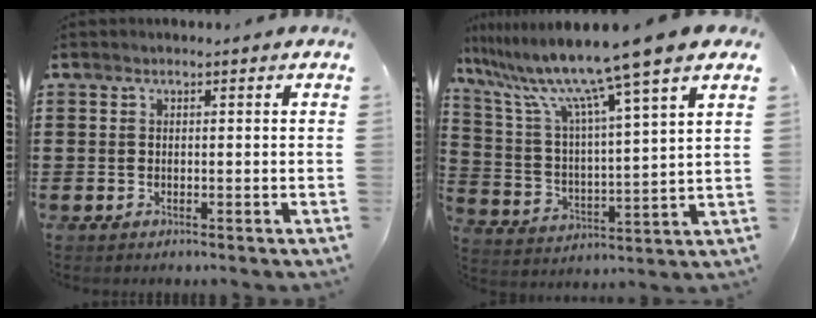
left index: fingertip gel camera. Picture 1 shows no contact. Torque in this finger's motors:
{"motor_torque": [1.32, 0.82, 1.05, 0.21]}